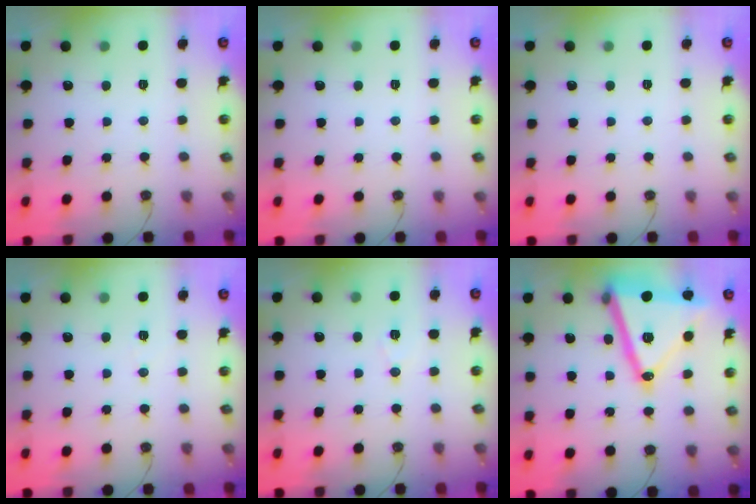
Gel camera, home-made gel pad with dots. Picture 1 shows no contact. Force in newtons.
{"total": 0.0}
{"total": 0.0}
{"total": 4.4, "press": 4.3, "slide": 0.8}
{"total": 7.3, "press": 5.8, "slide": 4.4}
{"total": 23.6, "press": 23.3, "slide": 3.6}